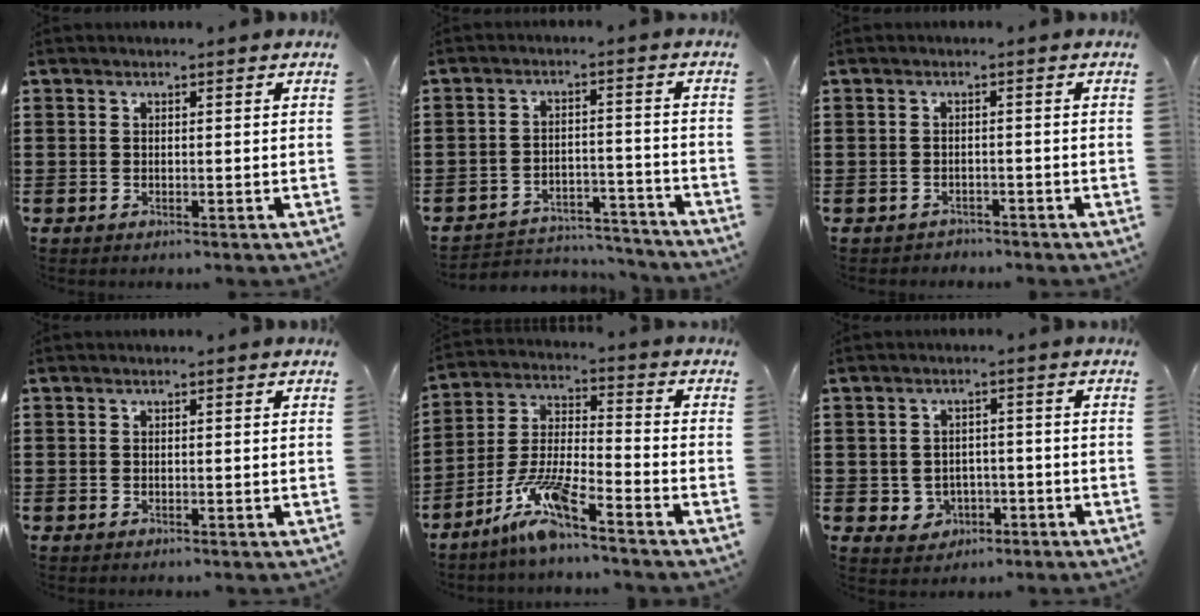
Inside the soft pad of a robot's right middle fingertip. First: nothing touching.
{"total": 4.2, "force": [-4.0, 0.9, 0.4], "torque": [-0.012, 0.006, -0.087]}
{"total": 1.4, "force": [-1.3, 0.4, -0.1], "torque": [-0.004, 0.001, -0.030]}
{"total": 0.0}
{"total": 9.2, "force": [-7.0, 0.5, 5.9], "torque": [-0.141, -0.017, -0.140]}
{"total": 2.6, "force": [-1.1, 2.3, 0.6], "torque": [-0.022, 0.003, -0.027]}